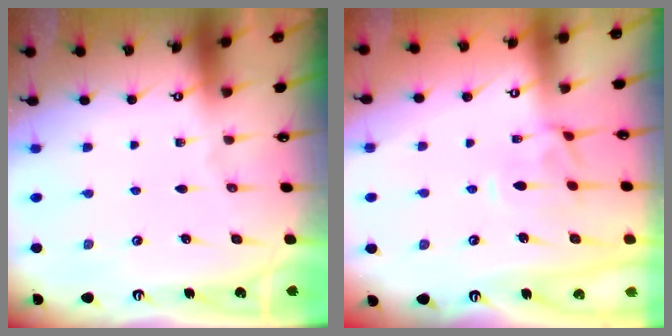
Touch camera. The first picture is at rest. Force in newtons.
{"total": 0.7, "press": 0.3, "slide": 0.6}